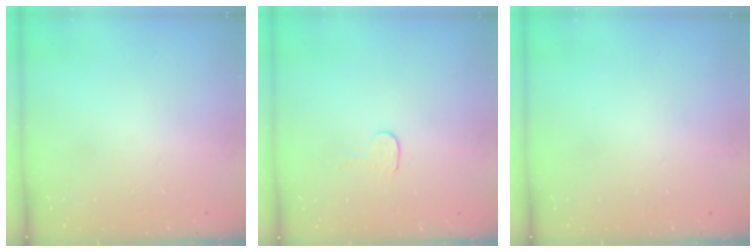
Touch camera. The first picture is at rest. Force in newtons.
{"total": 2.3, "press": 2.3, "slide": 0.2}
{"total": 0.0}